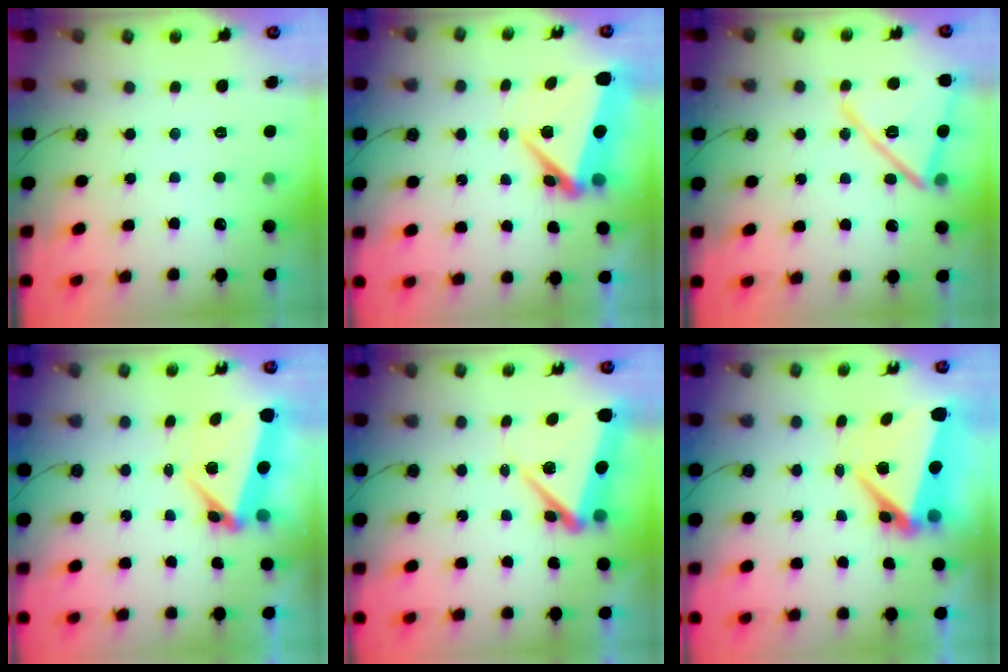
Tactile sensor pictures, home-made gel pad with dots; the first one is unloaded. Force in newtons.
{"total": 7.9, "press": 7.7, "slide": 1.8}
{"total": 17.0, "press": 17.0, "slide": 1.1}
{"total": 5.5, "press": 5.2, "slide": 1.7}
{"total": 10.0, "press": 9.9, "slide": 1.5}
{"total": 10.0, "press": 9.9, "slide": 0.8}